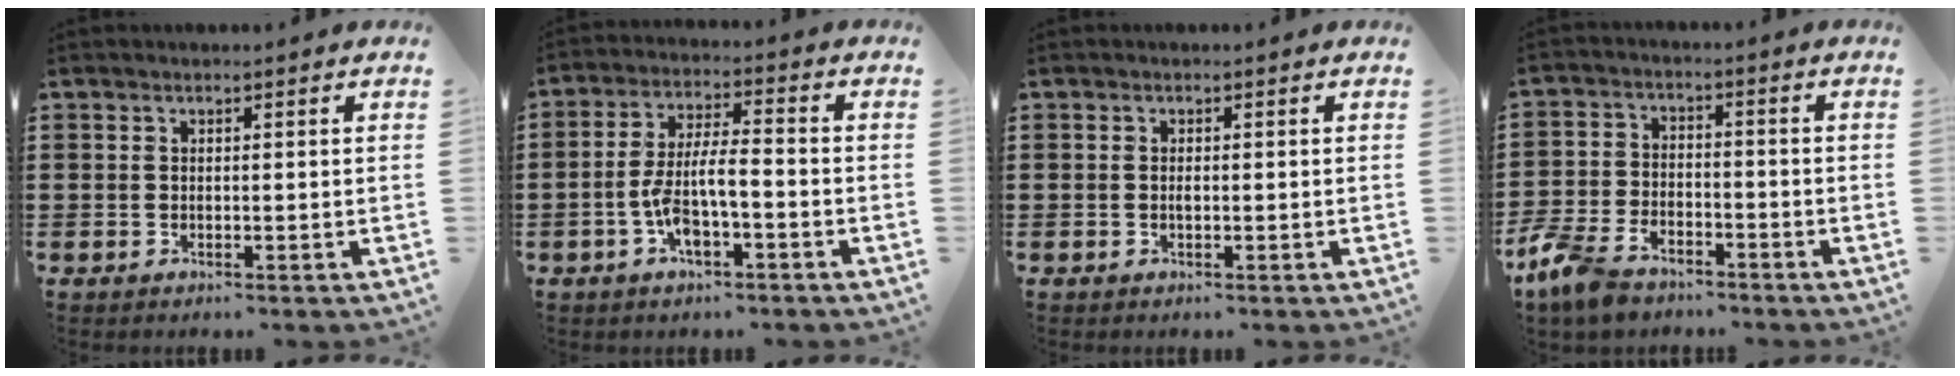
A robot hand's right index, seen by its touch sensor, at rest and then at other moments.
{"total": 7.7, "force": [-2.6, 2.5, 6.8], "torque": [-0.148, -0.003, -0.053]}
{"total": 0.7, "force": [-0.1, 0.3, 0.6], "torque": [-0.013, 0.000, -0.001]}
{"total": 5.6, "force": [-4.7, 2.1, 2.4], "torque": [-0.073, 0.000, -0.097]}